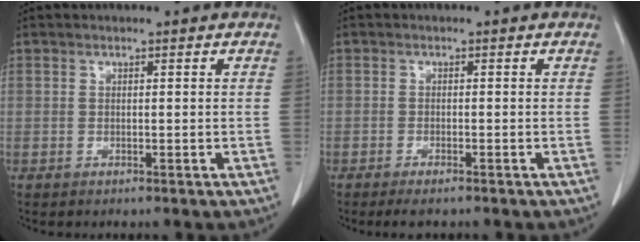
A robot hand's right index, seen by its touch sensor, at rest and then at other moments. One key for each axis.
{"total": 2.4, "fx": -1.9, "fy": 0.5, "fz": 1.4, "tx": -0.020, "ty": -0.004, "tz": -0.028}